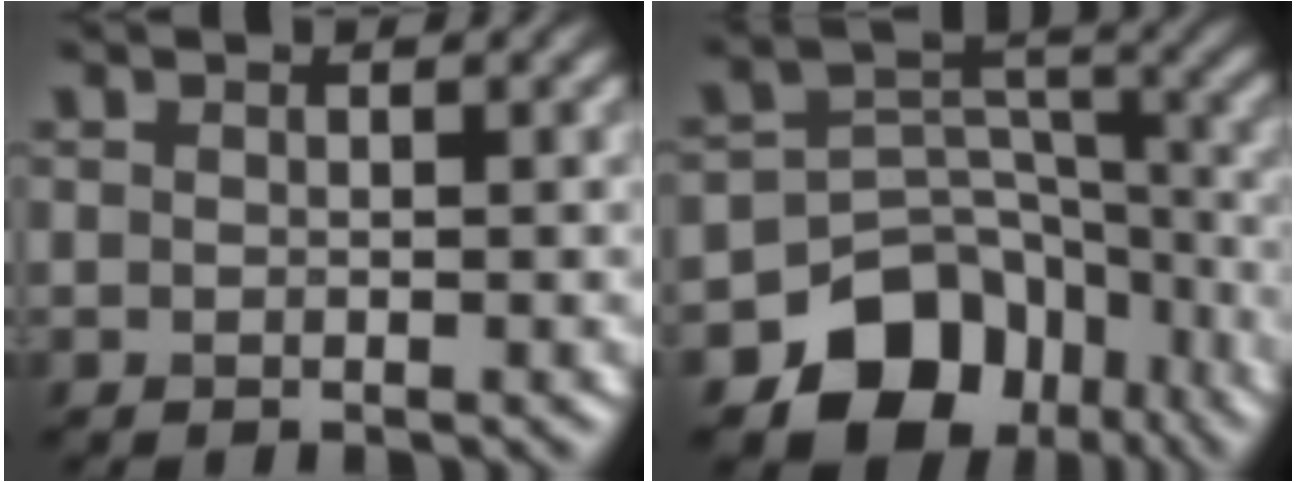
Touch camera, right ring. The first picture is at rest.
{"total": 9.8, "force": [-5.8, 7.0, 3.7], "torque": [-0.042, -0.008, -0.095]}